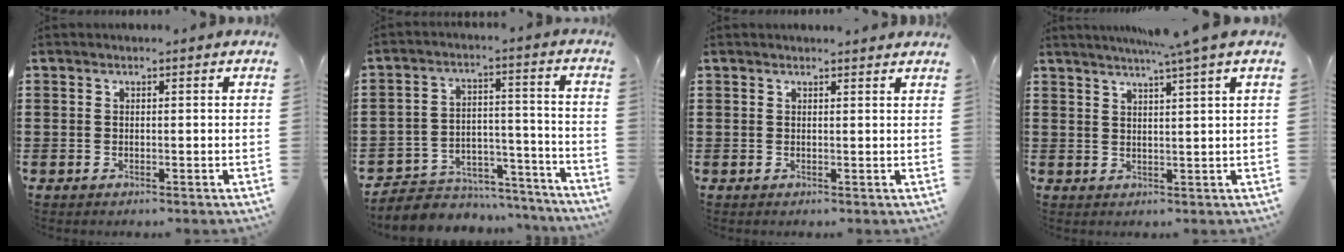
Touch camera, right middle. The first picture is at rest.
{"total": 5.4, "force": [-5.0, 1.9, 0.3], "torque": [-0.007, 0.016, -0.102]}
{"total": 1.0, "force": [1.0, -0.1, 0.1], "torque": [0.005, -0.005, 0.018]}
{"total": 4.2, "force": [3.1, -1.1, 2.5], "torque": [-0.046, -0.004, 0.052]}